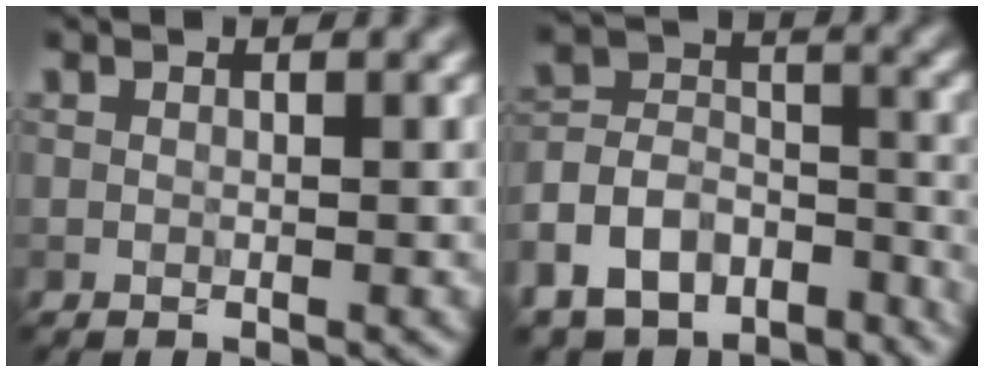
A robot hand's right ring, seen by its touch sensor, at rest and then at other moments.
{"total": 10.2, "force": [-7.3, 6.4, 3.1], "torque": [-0.070, 0.010, -0.127]}